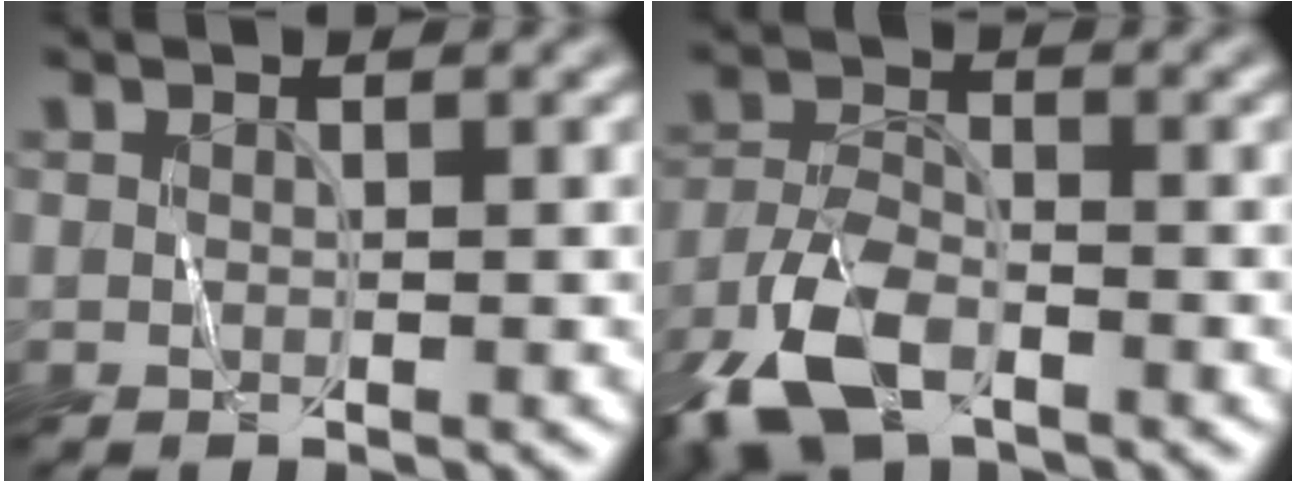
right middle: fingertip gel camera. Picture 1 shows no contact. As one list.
[{"total": 7.4, "force": [-5.2, 2.9, 4.5], "torque": [-0.103, -0.010, -0.110]}]